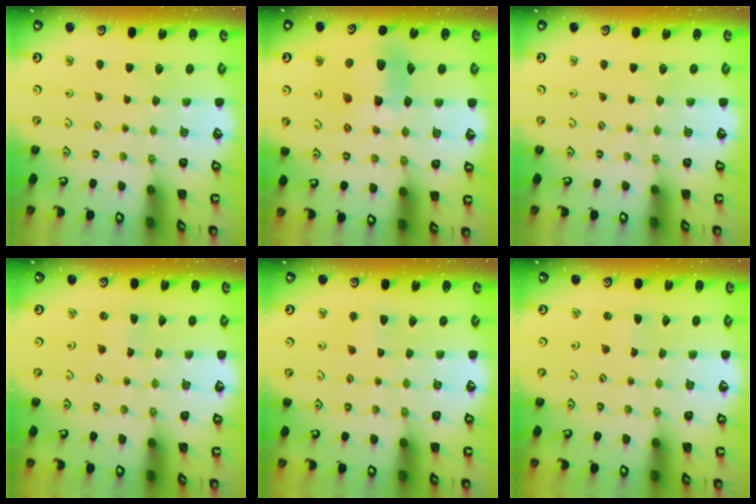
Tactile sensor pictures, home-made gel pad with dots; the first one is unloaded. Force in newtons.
{"total": 10.2, "press": 10.2, "slide": 1.1}
{"total": 0.0}
{"total": 1.7, "press": 1.7, "slide": 0.4}
{"total": 2.5, "press": 2.5, "slide": 0.5}
{"total": 1.5, "press": 1.4, "slide": 0.2}